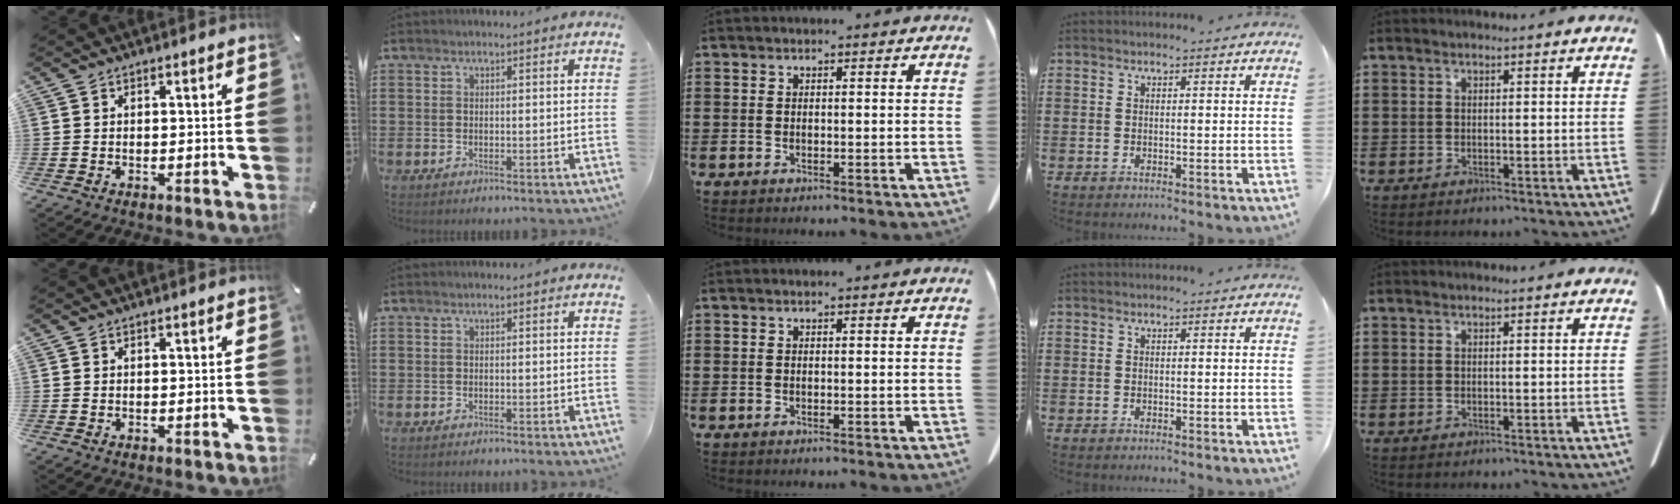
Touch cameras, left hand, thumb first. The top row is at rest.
{}